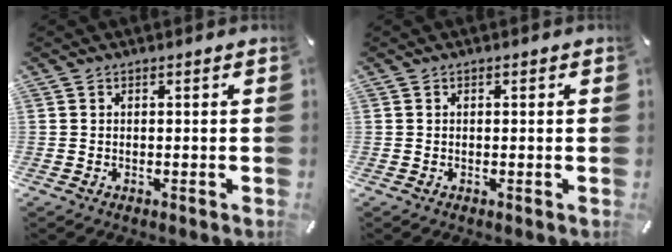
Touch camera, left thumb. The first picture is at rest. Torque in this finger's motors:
{"motor_torque": [-0.11, -0.31, -0.22, 0.18, -0.02]}